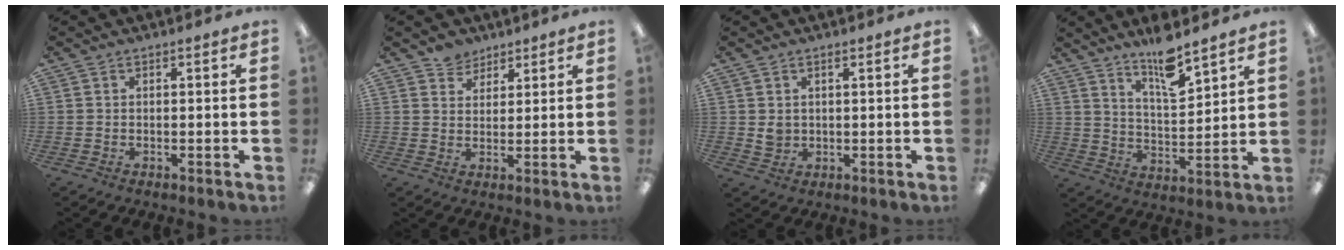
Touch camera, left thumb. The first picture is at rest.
{"total": 4.9, "force": [4.0, 2.8, 0.2], "torque": [-0.002, -0.018, 0.074]}
{"total": 2.6, "force": [1.0, 2.2, 0.9], "torque": [-0.013, -0.001, 0.017]}
{"total": 10.0, "force": [8.1, 2.7, 5.3], "torque": [-0.078, -0.057, 0.138]}